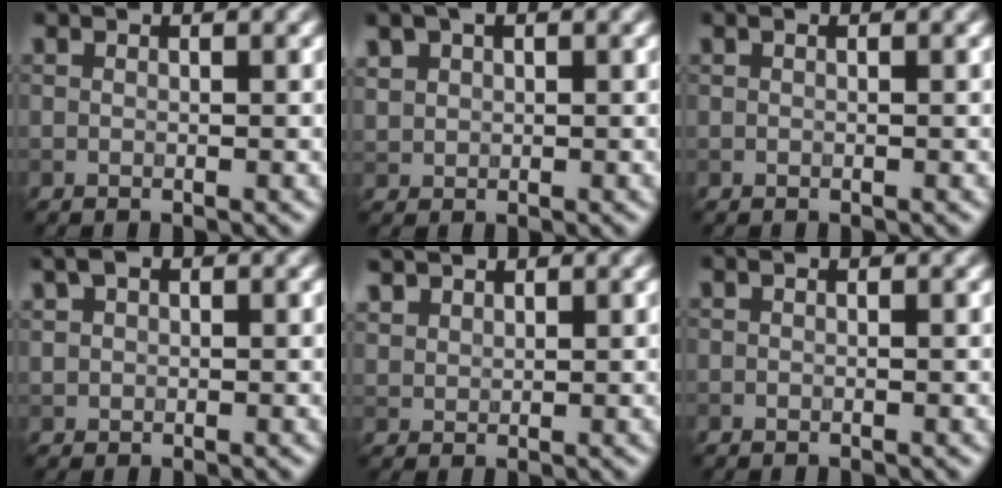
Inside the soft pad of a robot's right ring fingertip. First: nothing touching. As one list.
[{"total": 2.9, "force": [1.5, 2.0, 1.6], "torque": [-0.036, 0.011, 0.020]}, {"total": 0.0}, {"total": 1.8, "force": [0.8, 1.3, 1.0], "torque": [-0.022, 0.003, 0.014]}, {"total": 2.6, "force": [2.1, 1.4, 0.7], "torque": [-0.030, -0.004, 0.053]}, {"total": 0.0}]